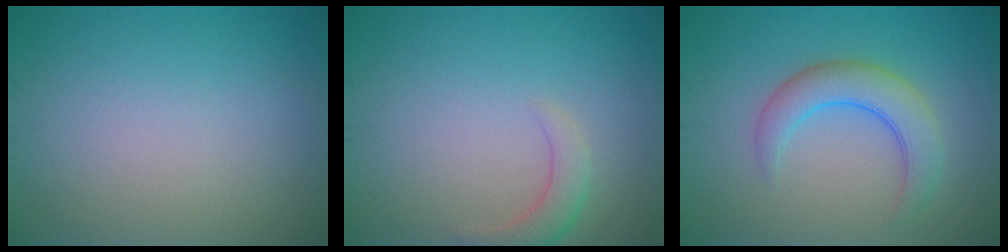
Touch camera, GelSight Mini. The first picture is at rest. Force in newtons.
{"total": 2.3, "press": 2.3, "slide": 0.3}
{"total": 4.3, "press": 4.3, "slide": 0.3}